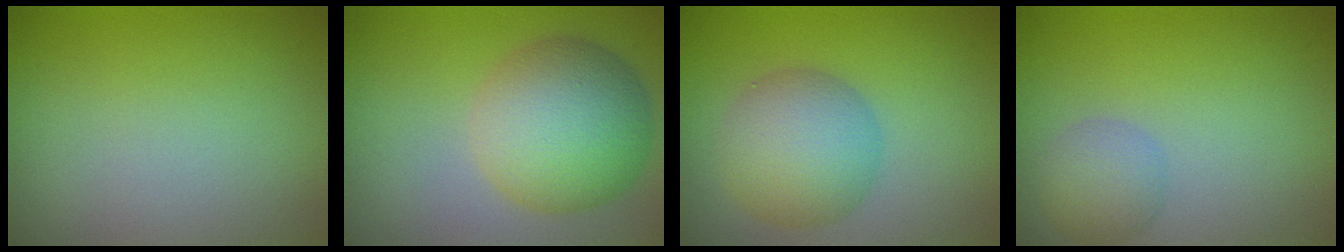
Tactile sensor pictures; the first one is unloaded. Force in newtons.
{"total": 8.1, "press": 8.1, "slide": 0.2}
{"total": 5.7, "press": 5.7, "slide": 0.1}
{"total": 2.4, "press": 2.4, "slide": 0.0}